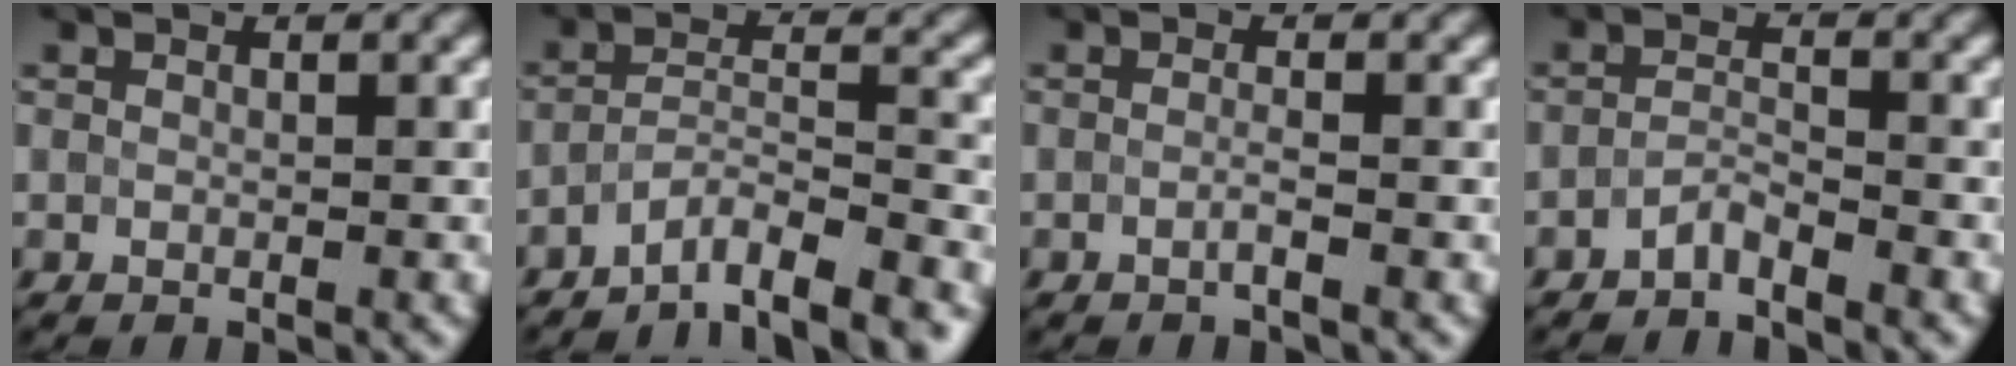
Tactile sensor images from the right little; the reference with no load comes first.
{"total": 6.7, "force": [-5.3, 1.6, 3.7], "torque": [-0.051, 0.001, -0.090]}
{"total": 1.0, "force": [-0.4, 0.2, 0.9], "torque": [-0.015, -0.001, -0.011]}
{"total": 1.7, "force": [-1.5, 0.2, 0.7], "torque": [-0.015, 0.005, -0.032]}